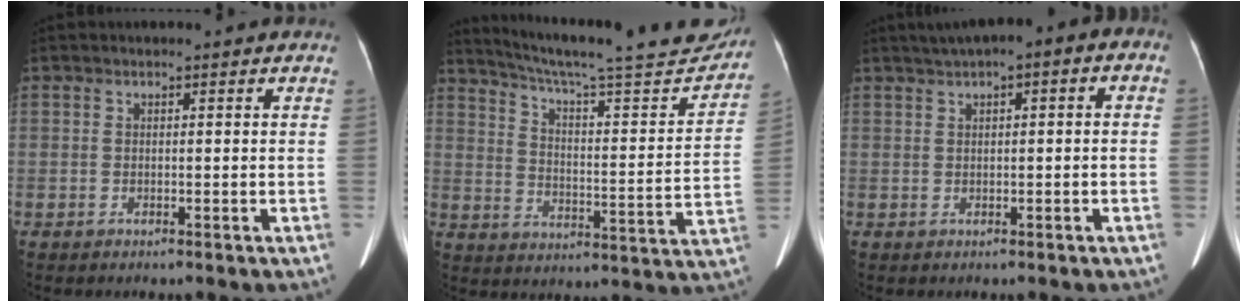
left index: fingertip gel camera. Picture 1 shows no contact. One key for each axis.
{"total": 25.5, "fx": 23.1, "fy": 2.4, "fz": 10.6, "tx": -0.165, "ty": -0.054, "tz": 0.302}
{"total": 6.1, "fx": 2.2, "fy": 1.7, "fz": 5.4, "tx": -0.086, "ty": 0.033, "tz": 0.026}